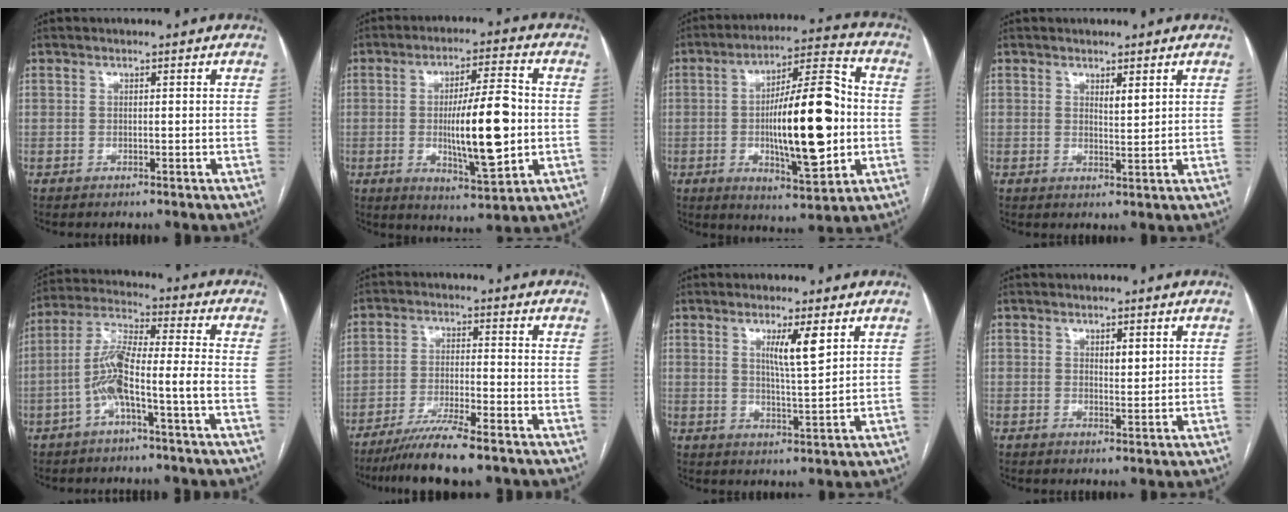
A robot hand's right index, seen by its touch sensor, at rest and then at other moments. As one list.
[{"total": 13.3, "force": [-1.0, 2.8, 13.0], "torque": [-0.214, 0.000, -0.010]}, {"total": 18.2, "force": [-1.5, 4.3, 17.6], "torque": [-0.285, 0.014, -0.020]}, {"total": 1.8, "force": [1.1, 0.3, 1.4], "torque": [-0.028, -0.008, 0.022]}, {"total": 8.9, "force": [-3.4, 0.2, 8.2], "torque": [-0.171, 0.025, -0.067]}, {"total": 9.1, "force": [-7.1, 0.0, 5.7], "torque": [-0.096, -0.027, -0.122]}, {"total": 5.6, "force": [2.5, 0.1, 5.0], "torque": [-0.087, -0.008, 0.043]}, {"total": 1.9, "force": [0.8, 0.7, 1.6], "torque": [-0.025, -0.005, 0.015]}]